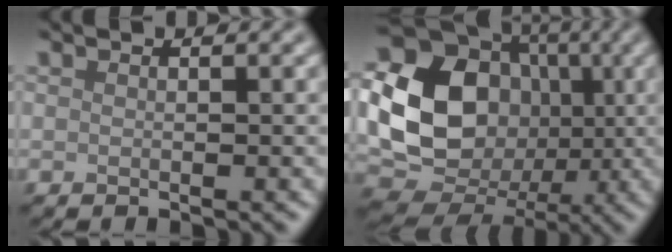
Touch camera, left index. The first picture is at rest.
{"total": 14.4, "force": [0.0, 11.9, 8.2], "torque": [-0.156, -0.016, -0.003]}